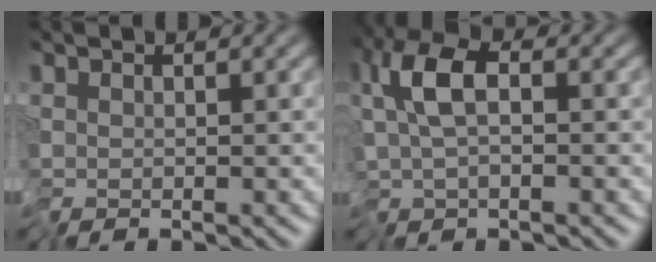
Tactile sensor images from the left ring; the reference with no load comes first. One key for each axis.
{"total": 4.5, "fx": -0.9, "fy": 1.8, "fz": 4.0, "tx": -0.076, "ty": 0.005, "tz": -0.031}